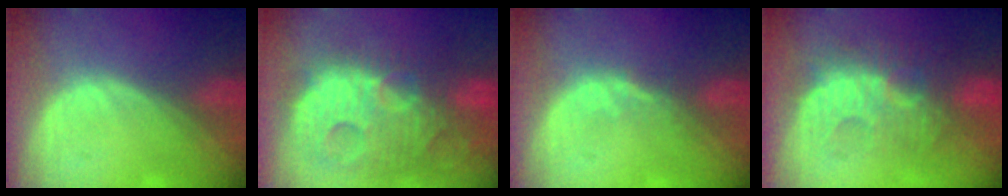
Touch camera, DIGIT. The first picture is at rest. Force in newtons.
{"total": 14.4, "press": 12.4, "slide": 7.3}
{"total": 1.4, "press": 1.4, "slide": 0.1}
{"total": 9.0, "press": 8.9, "slide": 1.7}